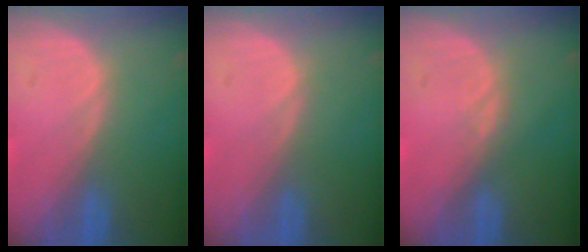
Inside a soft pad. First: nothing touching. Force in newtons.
{"total": 0.0}
{"total": 0.5, "press": 0.5, "slide": 0.1}